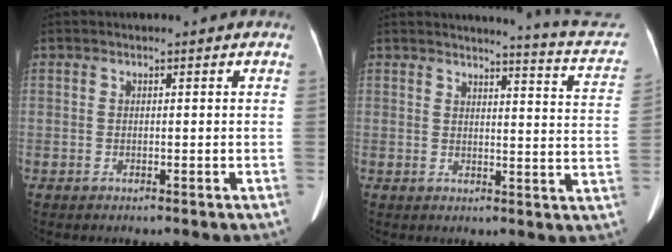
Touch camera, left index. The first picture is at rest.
{"total": 12.3, "force": [12.0, -0.6, 2.7], "torque": [-0.025, -0.081, 0.110]}